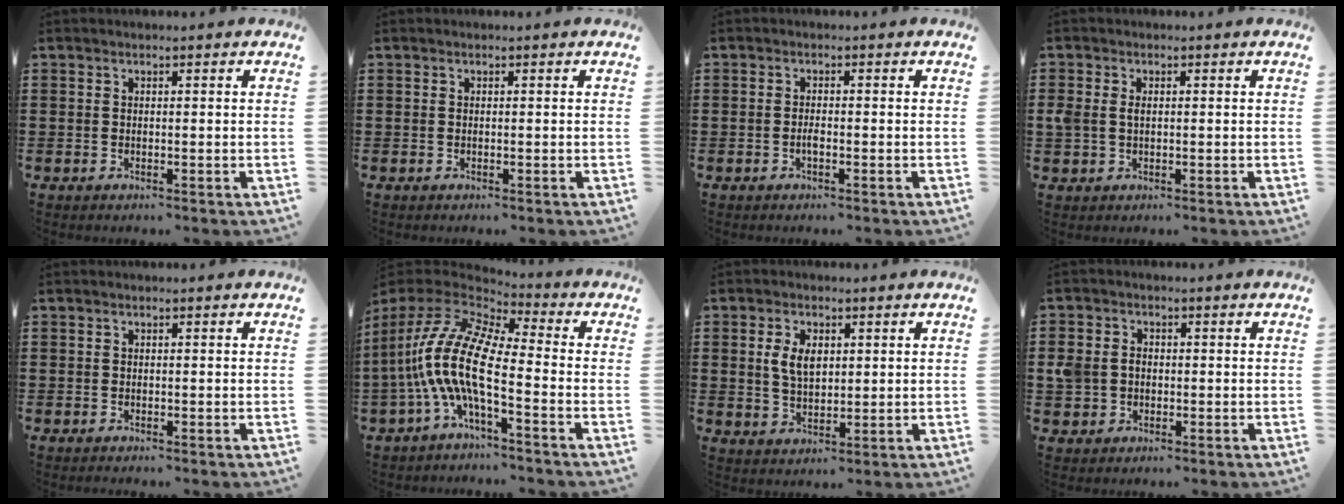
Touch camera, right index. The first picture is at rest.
{"total": 0.0}
{"total": 1.3, "force": [-0.6, 0.3, 1.1], "torque": [-0.023, -0.003, -0.010]}
{"total": 2.1, "force": [0.3, 1.4, 1.5], "torque": [-0.039, 0.005, 0.002]}
{"total": 0.0}
{"total": 11.8, "force": [-2.8, 4.0, 10.7], "torque": [-0.267, -0.025, -0.072]}
{"total": 4.8, "force": [1.2, 2.9, 3.7], "torque": [-0.080, 0.005, 0.015]}
{"total": 3.5, "force": [-0.2, 3.0, 1.8], "torque": [-0.057, 0.005, -0.010]}